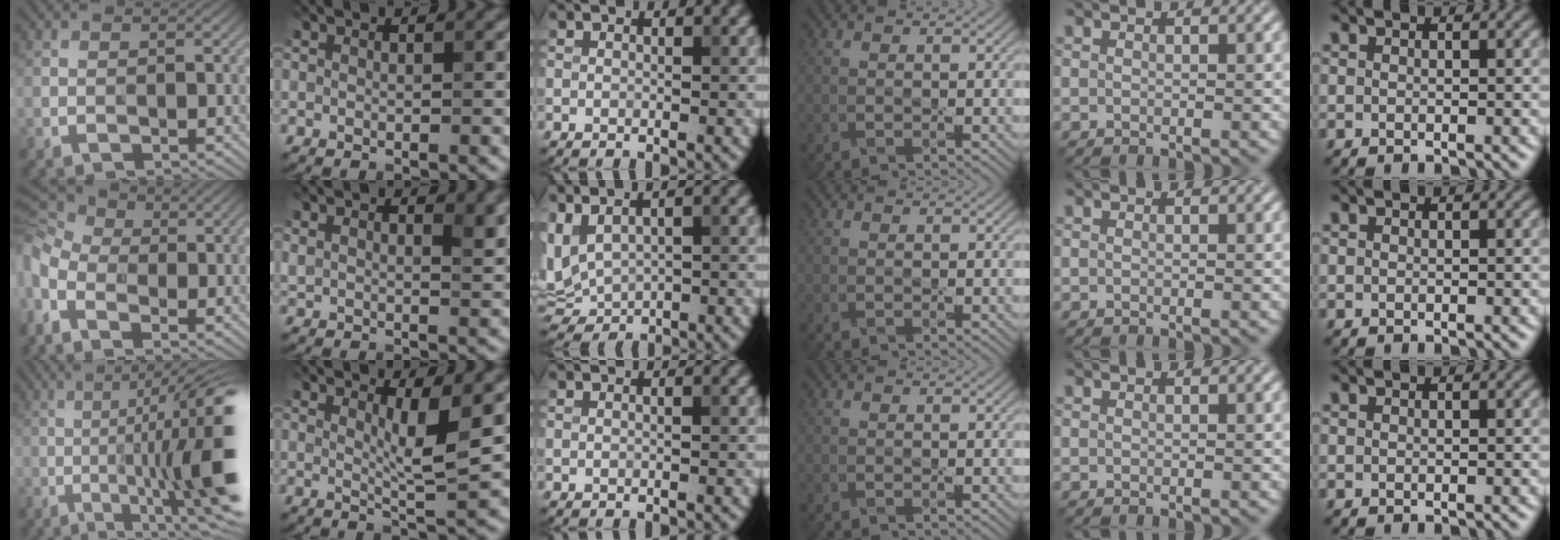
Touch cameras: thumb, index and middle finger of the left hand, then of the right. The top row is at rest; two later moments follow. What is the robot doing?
{"motion": "press", "object": "grip strengthener"}